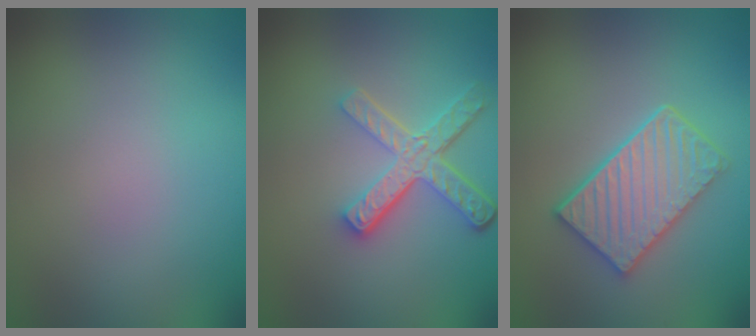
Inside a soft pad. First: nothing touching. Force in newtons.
{"total": 4.7, "press": 3.5, "slide": 3.2}
{"total": 4.8, "press": 4.2, "slide": 2.5}